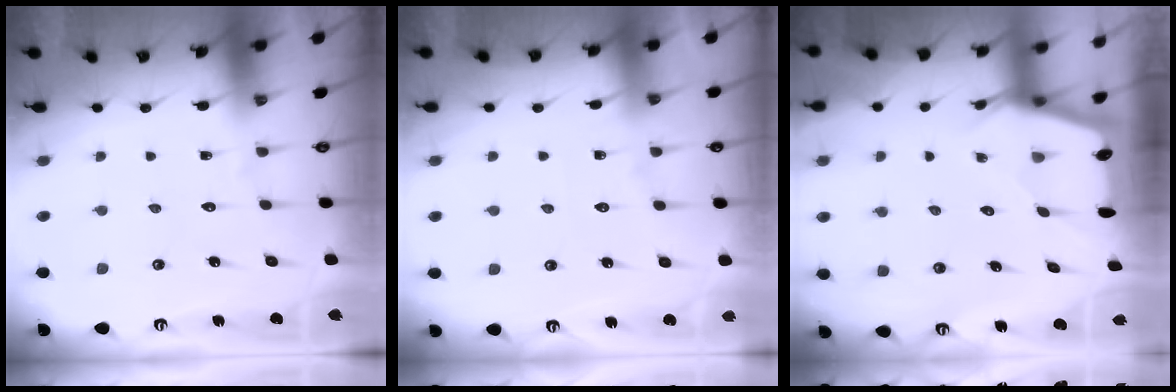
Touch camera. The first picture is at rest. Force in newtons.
{"total": 3.3, "press": 3.3, "slide": 0.5}
{"total": 2.2, "press": 2.2, "slide": 0.3}